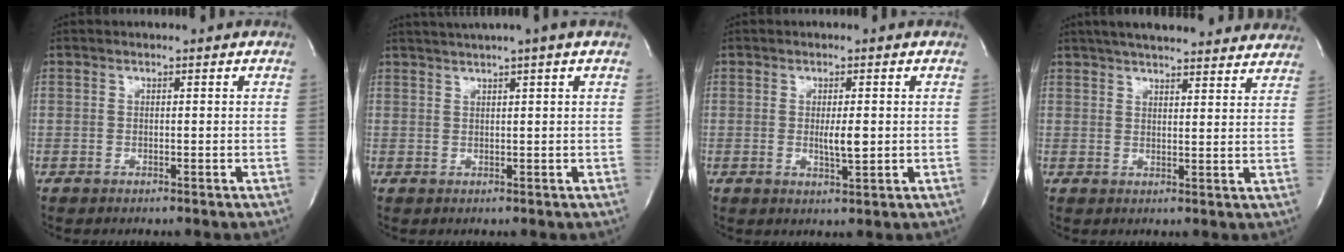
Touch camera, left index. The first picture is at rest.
{"total": 5.2, "force": [3.9, -1.4, 3.1], "torque": [-0.047, 0.020, 0.062]}
{"total": 3.1, "force": [0.0, 0.5, 3.1], "torque": [-0.055, -0.006, 0.002]}
{"total": 22.3, "force": [20.0, 4.0, 9.1], "torque": [-0.137, 0.021, 0.250]}